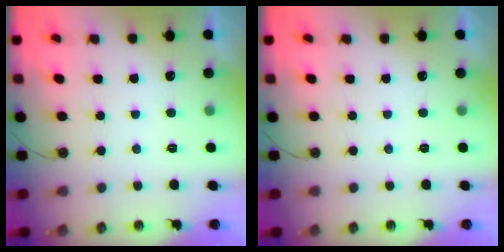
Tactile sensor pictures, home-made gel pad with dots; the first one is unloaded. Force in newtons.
{"total": 0.0}